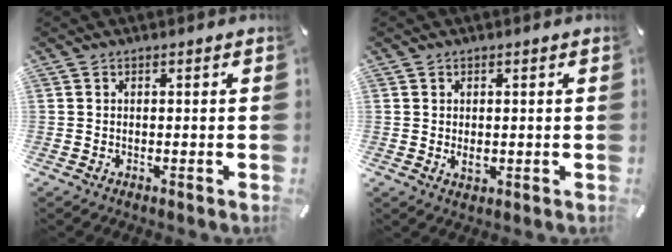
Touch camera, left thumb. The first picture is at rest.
{"total": 2.0, "force": [0.0, 1.3, 1.5], "torque": [-0.024, -0.002, -0.001]}